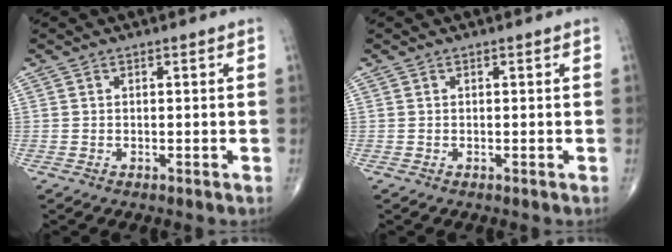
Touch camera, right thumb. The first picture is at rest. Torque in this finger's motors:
{"motor_torque": [0.01, 0.01, 0.02, 0.02, 0.00]}